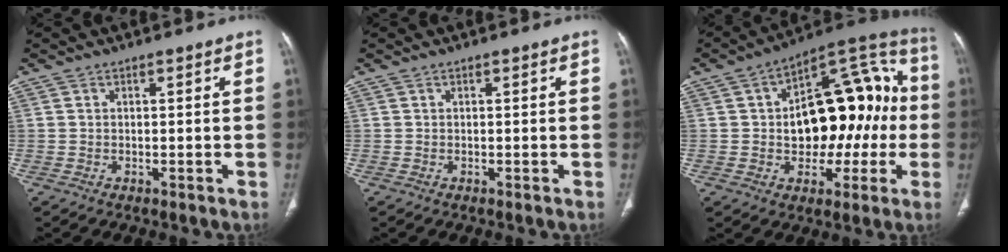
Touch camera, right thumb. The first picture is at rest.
{"total": 0.0}
{"total": 22.7, "force": [-0.5, 13.4, 18.3], "torque": [-0.212, 0.047, -0.002]}